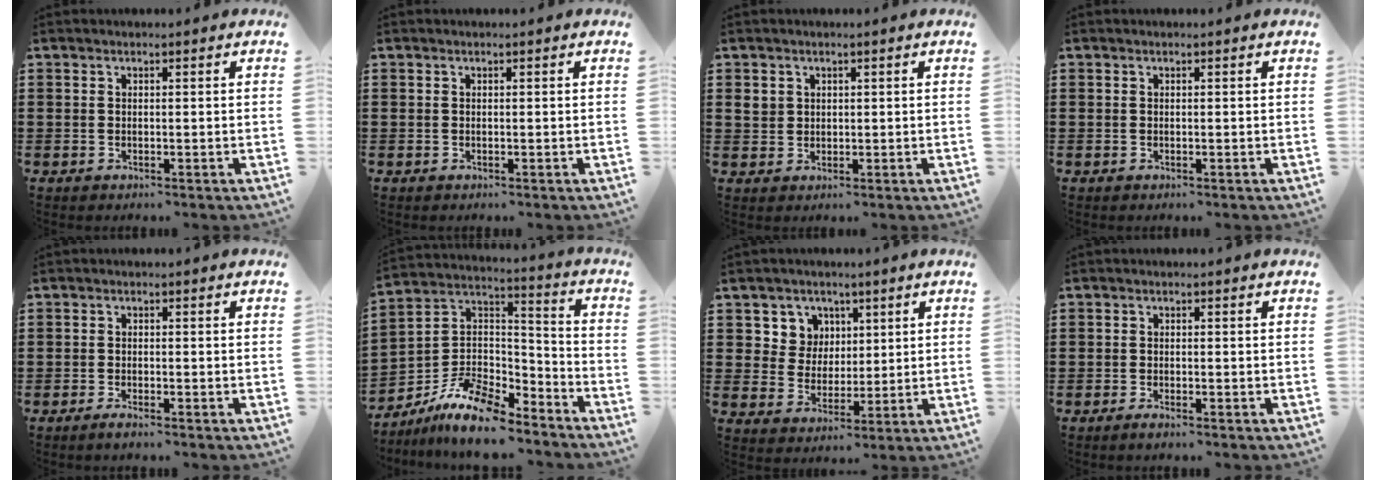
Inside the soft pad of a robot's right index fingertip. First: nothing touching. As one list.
[{"total": 0.0}, {"total": 2.2, "force": [0.8, 1.9, 0.7], "torque": [-0.020, 0.009, 0.016]}, {"total": 0.0}, {"total": 1.2, "force": [-1.1, 0.1, 0.5], "torque": [-0.011, -0.003, -0.019]}, {"total": 11.5, "force": [-8.5, 5.1, 5.8], "torque": [-0.132, 0.026, -0.166]}, {"total": 5.9, "force": [2.6, 5.3, 0.6], "torque": [-0.045, 0.012, 0.048]}, {"total": 0.9, "force": [-0.8, 0.1, 0.5], "torque": [-0.010, -0.005, -0.015]}]